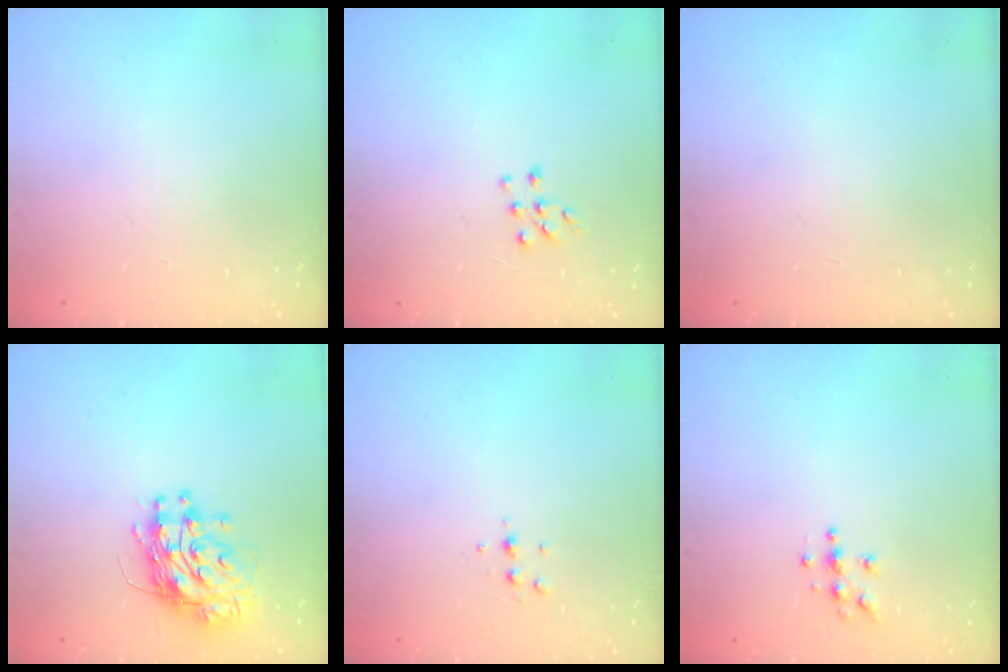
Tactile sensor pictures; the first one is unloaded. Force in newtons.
{"total": 5.6, "press": 5.6, "slide": 0.8}
{"total": 0.0}
{"total": 11.5, "press": 11.4, "slide": 1.3}
{"total": 4.1, "press": 4.0, "slide": 0.9}
{"total": 4.0, "press": 3.9, "slide": 0.4}